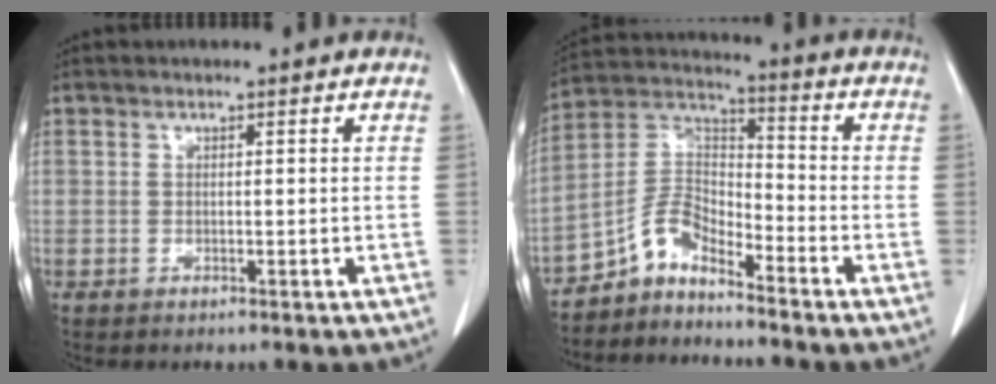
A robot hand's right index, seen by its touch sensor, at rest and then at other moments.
{"total": 7.0, "force": [-5.9, 2.6, 2.8], "torque": [-0.056, 0.030, -0.120]}